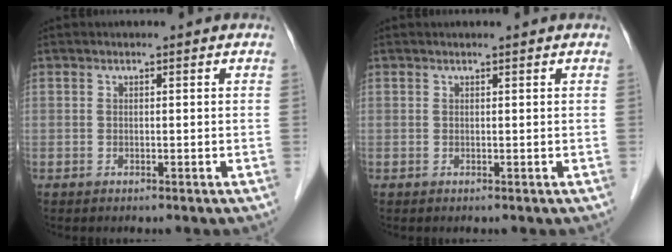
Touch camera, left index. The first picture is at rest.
{"total": 0.9, "force": [0.8, -0.1, 0.4], "torque": [-0.006, 0.006, 0.015]}